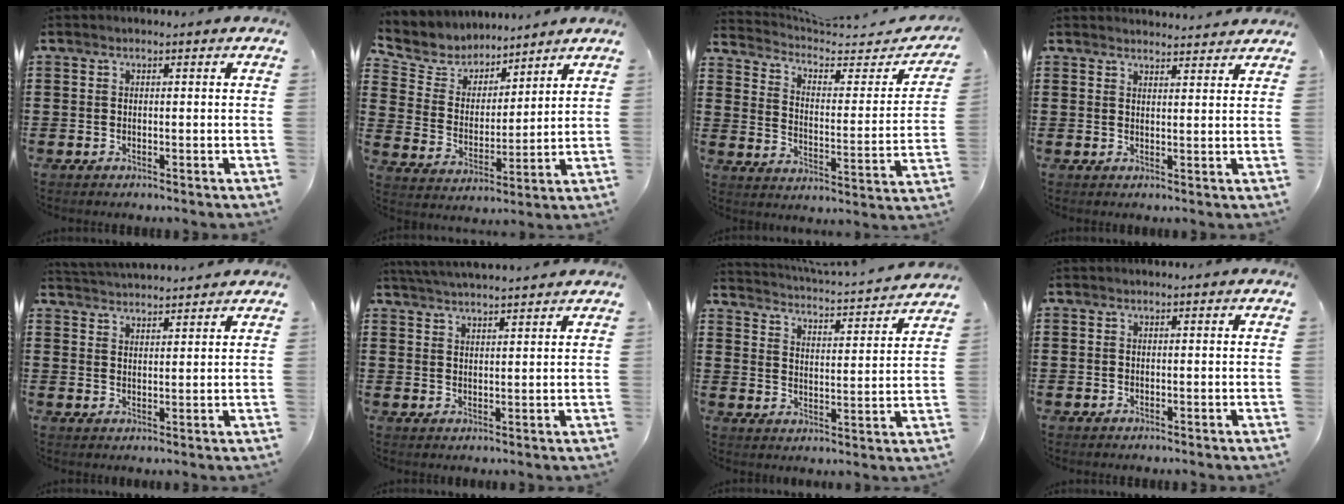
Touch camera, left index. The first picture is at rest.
{"total": 6.0, "force": [5.4, 2.6, -0.1], "torque": [-0.039, -0.034, 0.096]}
{"total": 4.6, "force": [4.0, 1.4, 1.8], "torque": [-0.051, -0.033, 0.062]}
{"total": 2.4, "force": [2.4, 0.0, 0.1], "torque": [-0.008, -0.007, 0.046]}
{"total": 3.0, "force": [3.0, -0.2, -0.2], "torque": [-0.007, -0.011, 0.056]}
{"total": 3.4, "force": [3.3, -0.5, 0.4], "torque": [-0.019, -0.010, 0.060]}
{"total": 2.8, "force": [2.7, -0.5, 0.4], "torque": [-0.028, -0.034, 0.036]}
{"total": 0.0}